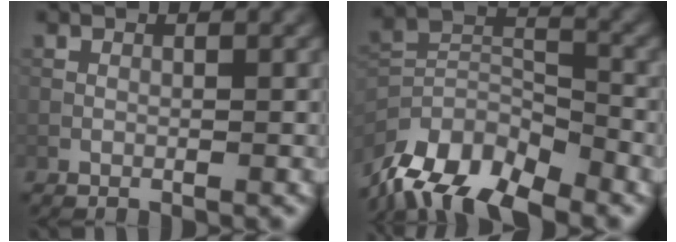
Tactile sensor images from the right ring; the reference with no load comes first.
{"total": 11.0, "force": [-8.7, 4.3, 5.2], "torque": [-0.098, 0.009, -0.166]}